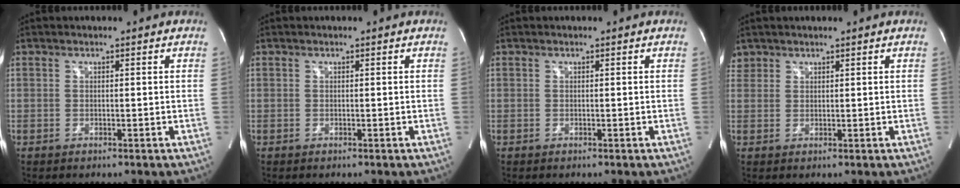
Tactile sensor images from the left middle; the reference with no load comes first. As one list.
[{"total": 0.0}, {"total": 0.0}, {"total": 1.8, "force": [1.5, 1.1, -0.2], "torque": [0.008, 0.011, 0.026]}]